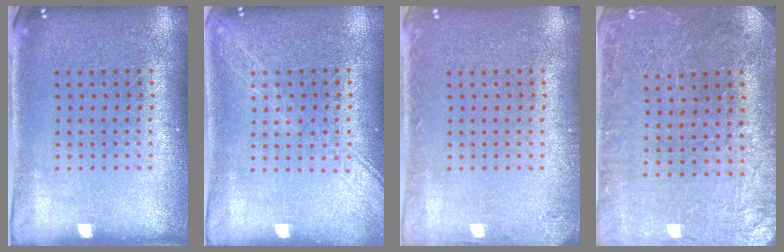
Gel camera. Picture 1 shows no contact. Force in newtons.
{"total": 1.6, "press": 1.6, "slide": 0.4}
{"total": 1.1, "press": 1.1, "slide": 0.1}
{"total": 1.1, "press": 1.1, "slide": 0.1}